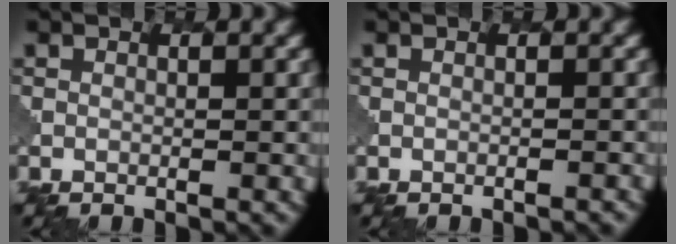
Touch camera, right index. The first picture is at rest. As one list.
[{"total": 0.6, "force": [-0.5, 0.2, 0.4], "torque": [0.007, 0.007, -0.011]}]